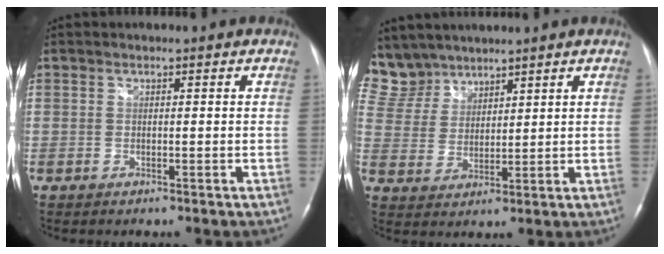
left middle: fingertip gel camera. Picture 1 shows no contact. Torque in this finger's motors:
{"motor_torque": [0.09, -0.25, -0.01, -0.07]}